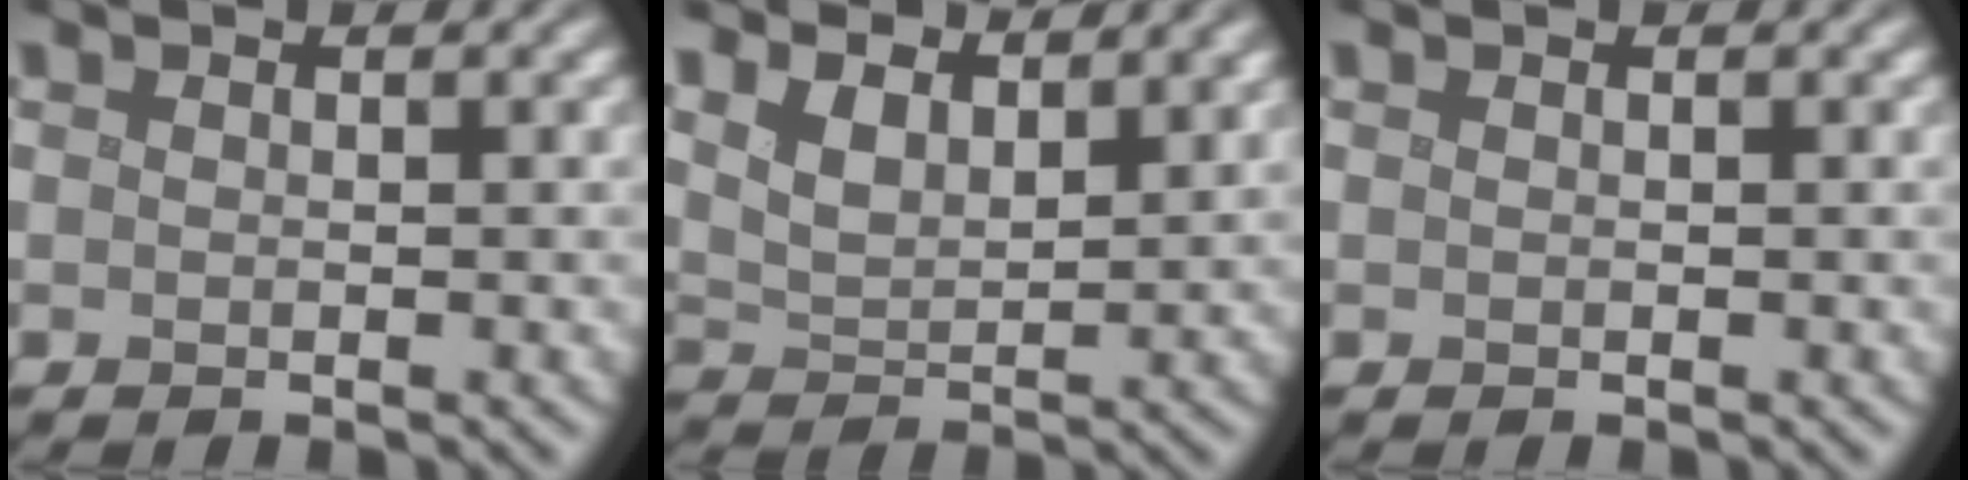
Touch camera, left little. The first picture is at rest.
{"total": 3.9, "force": [3.0, 1.5, 2.0], "torque": [-0.053, 0.004, 0.058]}
{"total": 0.0}